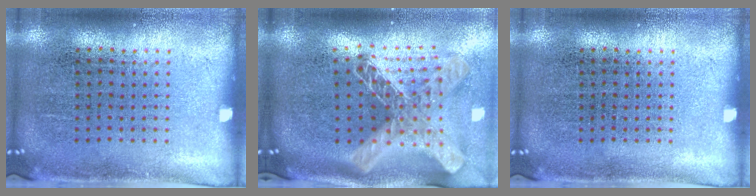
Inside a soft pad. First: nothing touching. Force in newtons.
{"total": 2.9, "press": 2.0, "slide": 2.1}
{"total": 0.0}